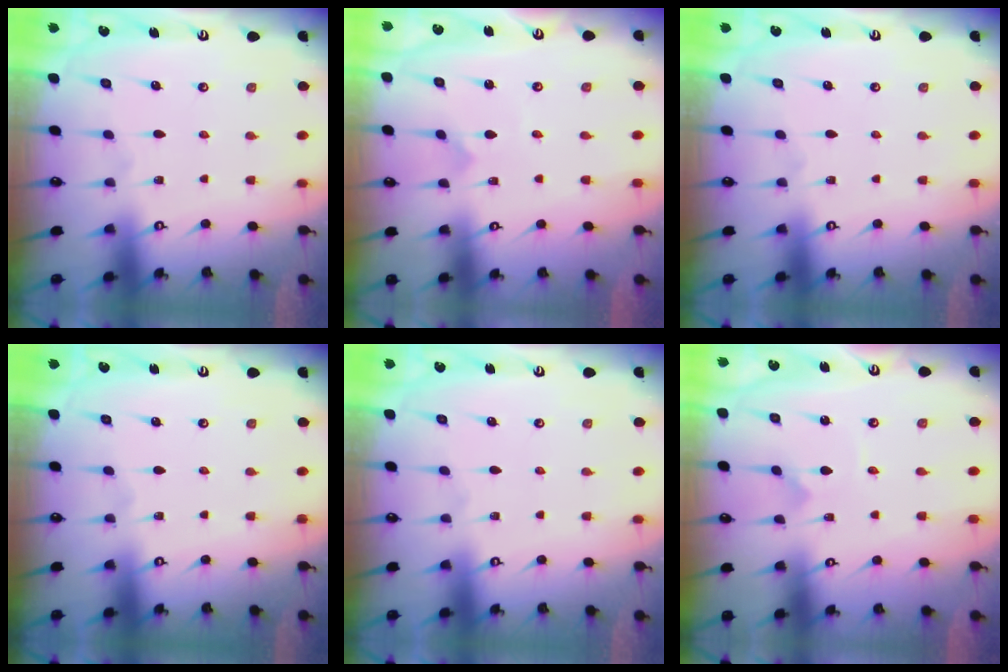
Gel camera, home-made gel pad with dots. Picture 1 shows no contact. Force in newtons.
{"total": 0.0}
{"total": 0.0}
{"total": 0.0}
{"total": 0.0}
{"total": 0.0}